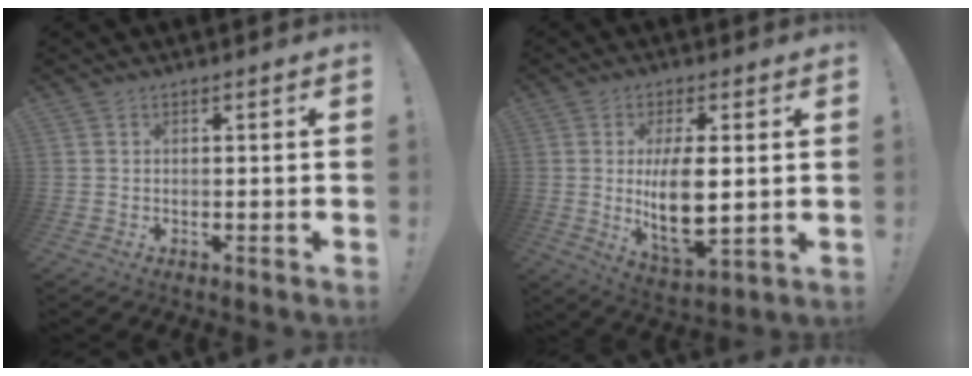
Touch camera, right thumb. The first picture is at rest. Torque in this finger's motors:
{"motor_torque": [-0.05, 0.25, 0.55, 0.42, 0.35]}